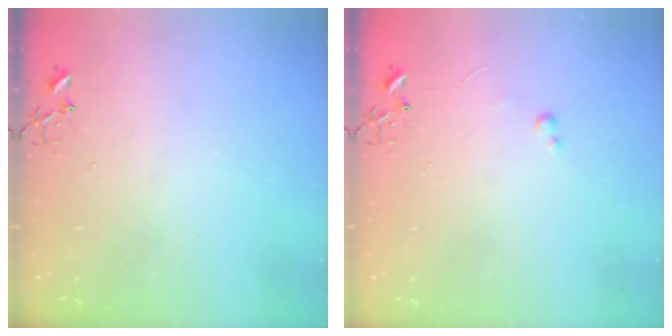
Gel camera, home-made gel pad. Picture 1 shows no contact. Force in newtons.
{"total": 2.6, "press": 2.6, "slide": 0.4}